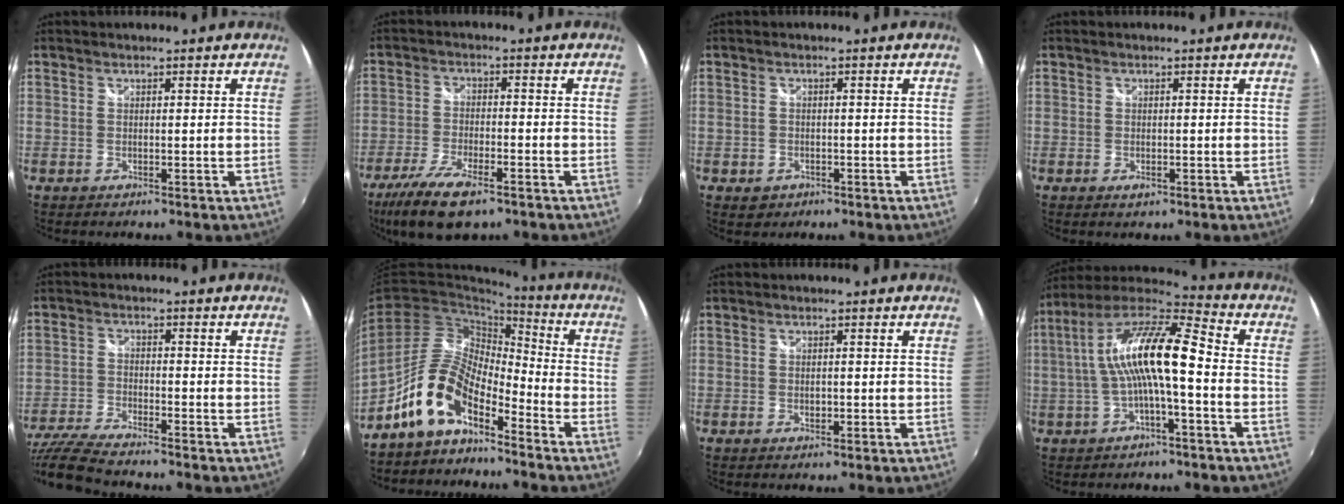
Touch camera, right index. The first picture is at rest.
{"total": 12.2, "force": [-8.1, 3.9, 8.3], "torque": [-0.189, -0.035, -0.152]}
{"total": 2.6, "force": [-1.2, 2.1, 0.9], "torque": [-0.024, 0.001, -0.013]}
{"total": 1.4, "force": [-0.6, 0.9, 0.8], "torque": [-0.013, -0.004, -0.011]}
{"total": 10.3, "force": [-9.1, 0.9, 4.7], "torque": [-0.120, -0.022, -0.176]}
{"total": 10.8, "force": [-7.7, 3.9, 6.4], "torque": [-0.135, 0.026, -0.155]}
{"total": 1.1, "force": [-0.2, 0.8, 0.8], "torque": [-0.014, 0.000, -0.004]}
{"total": 14.4, "force": [-0.6, 2.8, 14.1], "torque": [-0.260, 0.018, -0.015]}